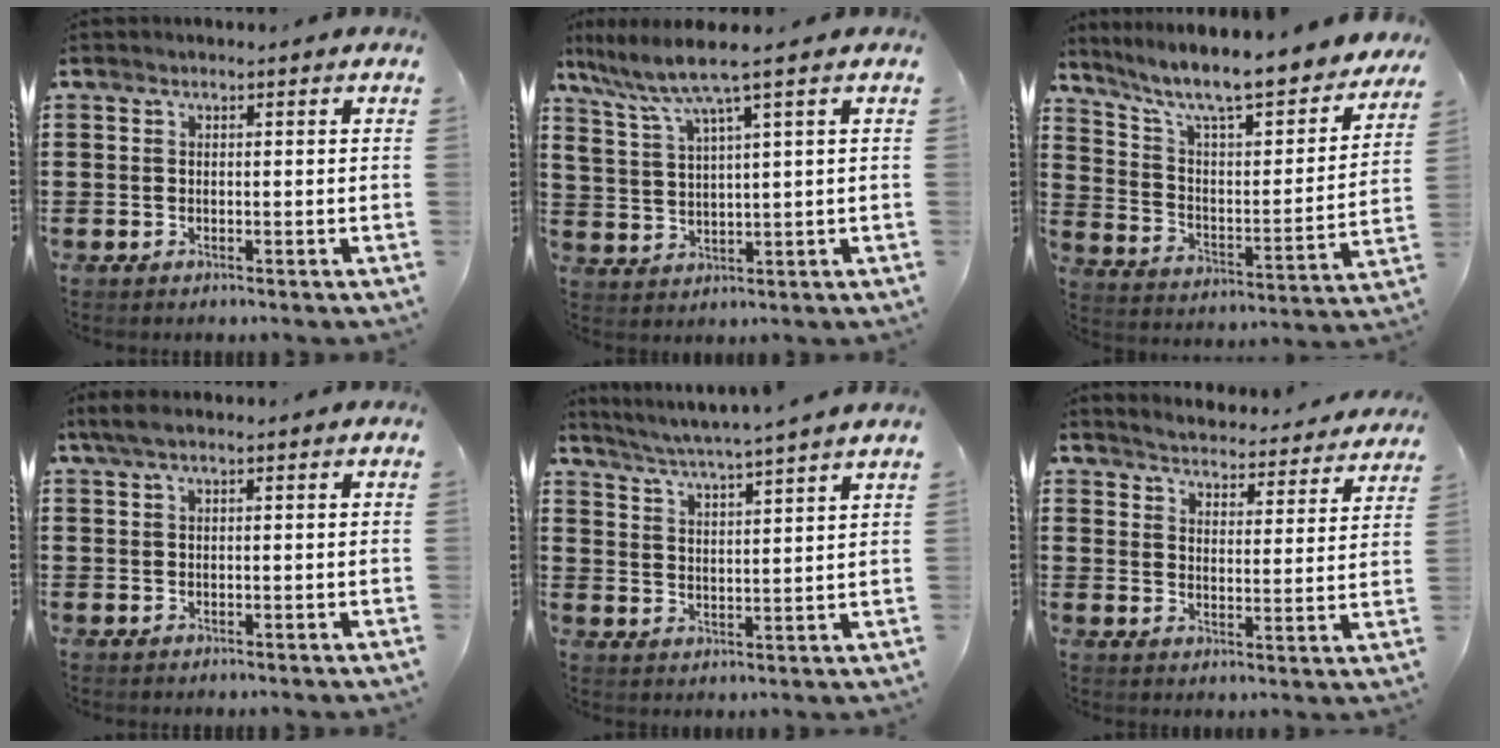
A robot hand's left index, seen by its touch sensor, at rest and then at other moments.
{"total": 5.9, "force": [3.9, -0.3, 4.4], "torque": [-0.109, -0.024, 0.060]}
{"total": 9.3, "force": [7.7, 1.0, 5.1], "torque": [-0.122, -0.061, 0.125]}
{"total": 1.7, "force": [0.4, 0.2, 1.6], "torque": [-0.037, -0.003, 0.005]}
{"total": 4.3, "force": [3.9, -1.1, 1.4], "torque": [-0.044, -0.030, 0.064]}
{"total": 3.9, "force": [3.9, -0.3, -0.1], "torque": [-0.022, -0.035, 0.064]}